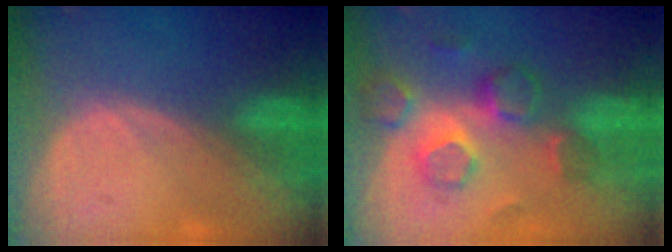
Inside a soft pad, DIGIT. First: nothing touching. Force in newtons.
{"total": 9.0, "press": 7.8, "slide": 4.4}